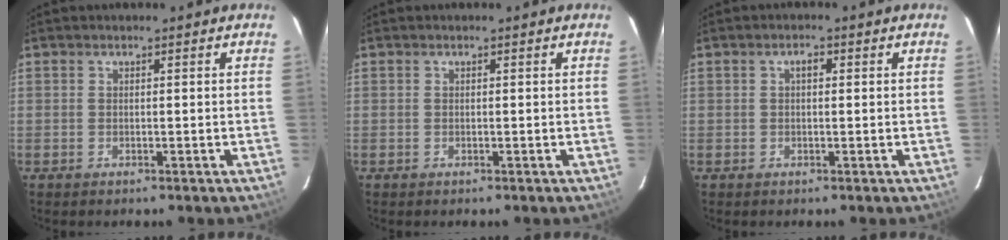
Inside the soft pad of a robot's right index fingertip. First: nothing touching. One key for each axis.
{"total": 0.0}
{"total": 1.4, "fx": 0.3, "fy": 0.7, "fz": 1.1, "tx": -0.018, "ty": 0.008, "tz": 0.004}